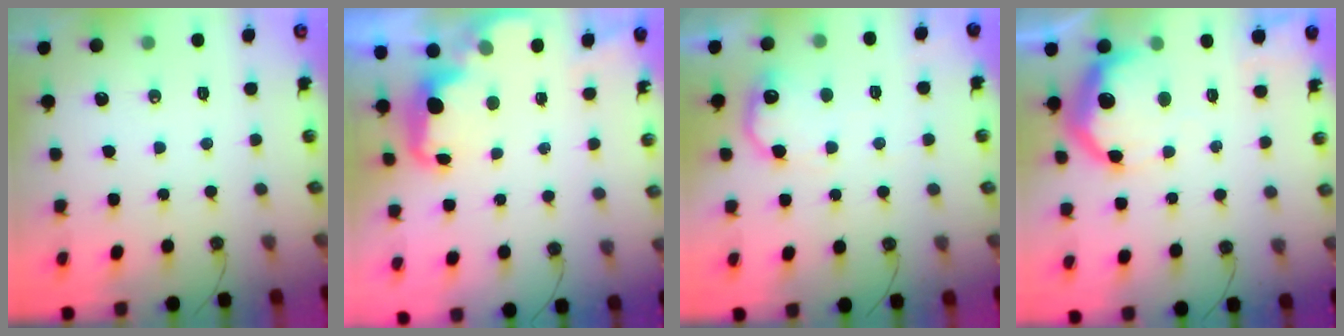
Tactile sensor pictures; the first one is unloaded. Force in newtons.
{"total": 2.8, "press": 2.7, "slide": 0.7}
{"total": 10.7, "press": 10.7, "slide": 0.4}
{"total": 15.1, "press": 15.1, "slide": 1.0}